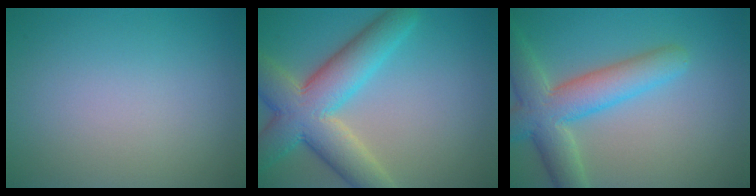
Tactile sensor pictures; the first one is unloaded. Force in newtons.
{"total": 8.7, "press": 8.7, "slide": 0.5}
{"total": 6.7, "press": 6.7, "slide": 0.3}